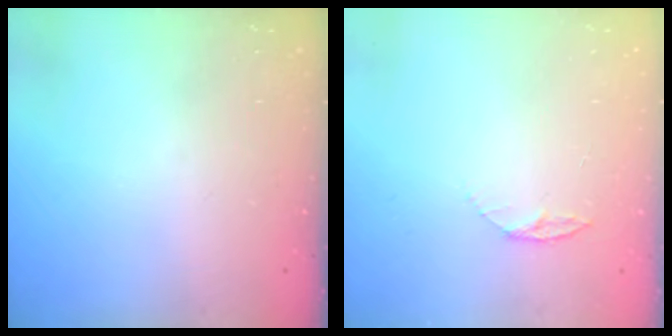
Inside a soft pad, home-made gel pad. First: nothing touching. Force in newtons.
{"total": 4.4, "press": 4.4, "slide": 0.5}